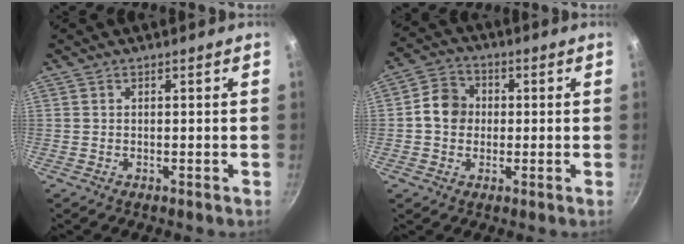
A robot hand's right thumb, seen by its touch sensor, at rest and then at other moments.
{"total": 7.1, "force": [0.0, 6.2, 3.5], "torque": [-0.030, 0.014, -0.016]}